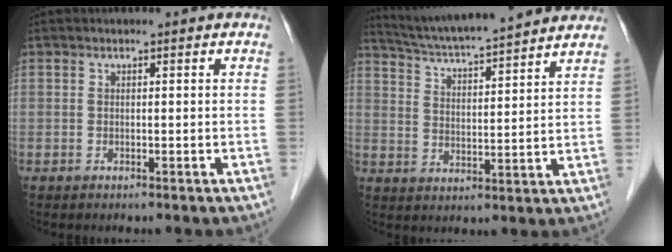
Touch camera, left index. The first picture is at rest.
{"total": 17.6, "force": [15.8, 0.7, 7.6], "torque": [-0.130, 0.026, 0.234]}